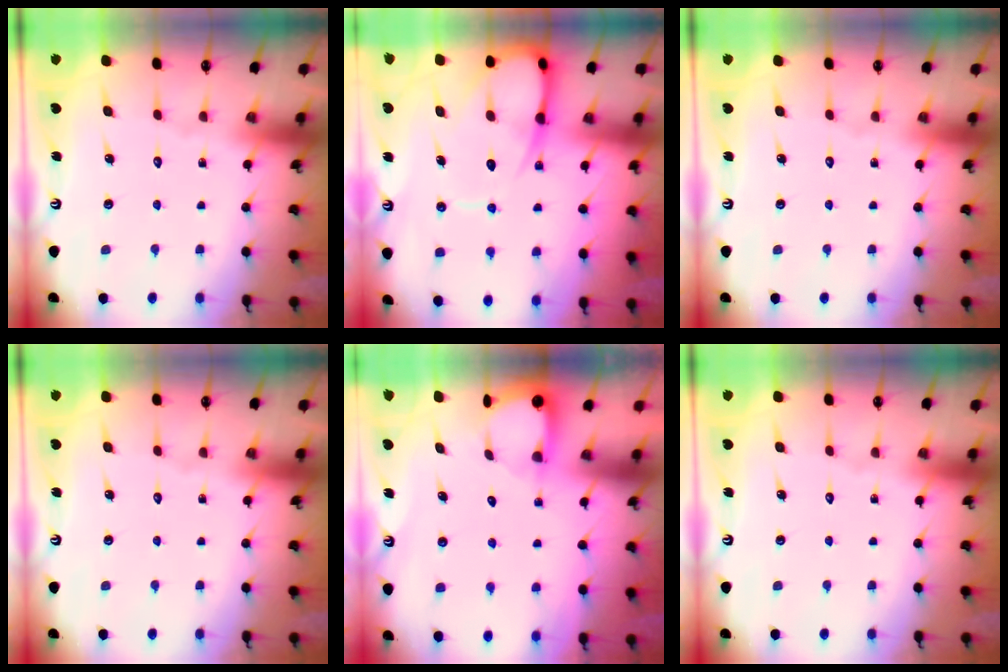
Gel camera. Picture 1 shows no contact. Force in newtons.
{"total": 10.5, "press": 10.4, "slide": 1.4}
{"total": 0.0}
{"total": 0.0}
{"total": 2.8, "press": 2.8, "slide": 0.3}
{"total": 0.0}